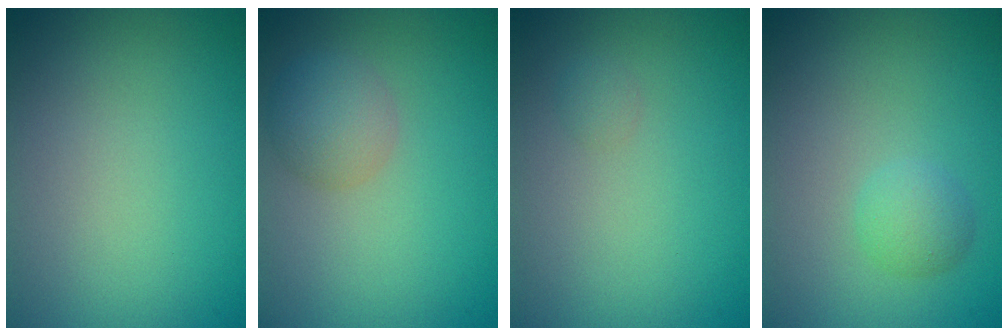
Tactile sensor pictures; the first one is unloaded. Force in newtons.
{"total": 2.9, "press": 2.9, "slide": 0.2}
{"total": 0.6, "press": 0.6, "slide": 0.0}
{"total": 1.7, "press": 1.7, "slide": 0.0}